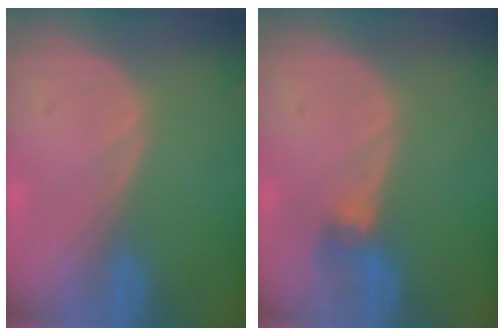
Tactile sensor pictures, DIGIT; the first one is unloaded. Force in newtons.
{"total": 2.9, "press": 2.6, "slide": 1.2}